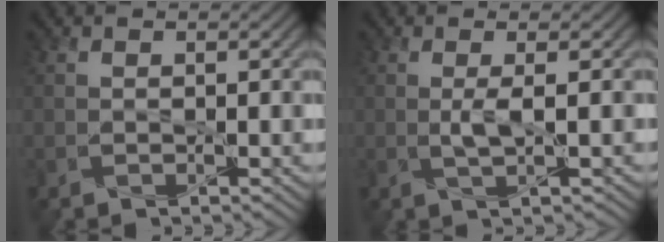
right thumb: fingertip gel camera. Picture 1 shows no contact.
{"total": 2.0, "force": [0.2, 0.3, 2.0], "torque": [-0.042, 0.004, 0.002]}